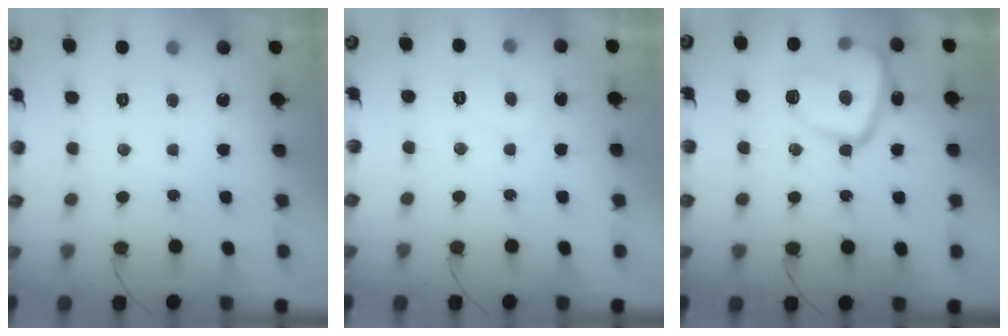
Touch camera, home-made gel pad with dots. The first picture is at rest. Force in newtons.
{"total": 2.3, "press": 2.2, "slide": 0.8}
{"total": 14.4, "press": 14.3, "slide": 1.6}